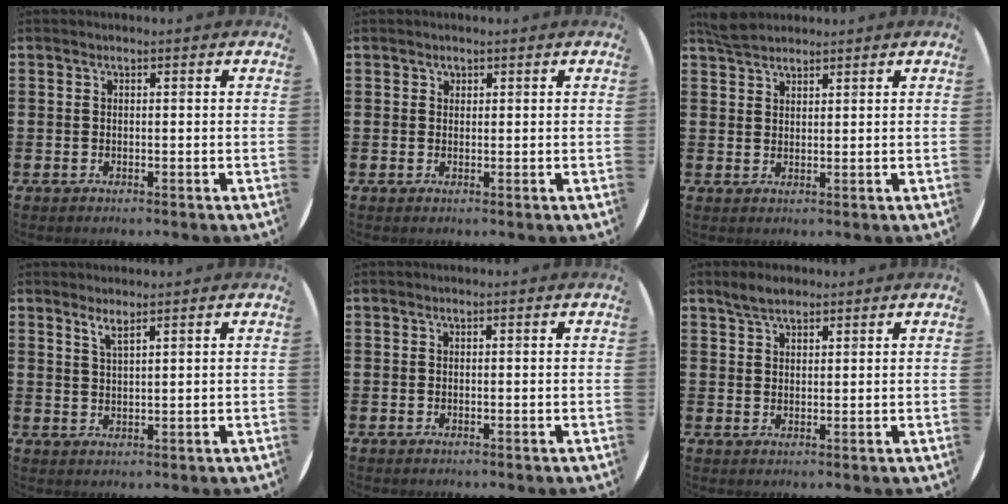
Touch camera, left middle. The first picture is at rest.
{"total": 0.6, "force": [0.5, 0.4, 0.0], "torque": [0.006, 0.000, 0.008]}
{"total": 3.1, "force": [2.8, 0.9, 0.8], "torque": [-0.014, 0.000, 0.053]}
{"total": 2.3, "force": [1.9, 0.0, 1.2], "torque": [-0.026, -0.001, 0.035]}
{"total": 0.0}
{"total": 3.0, "force": [2.5, 1.1, 1.2], "torque": [-0.019, 0.003, 0.046]}